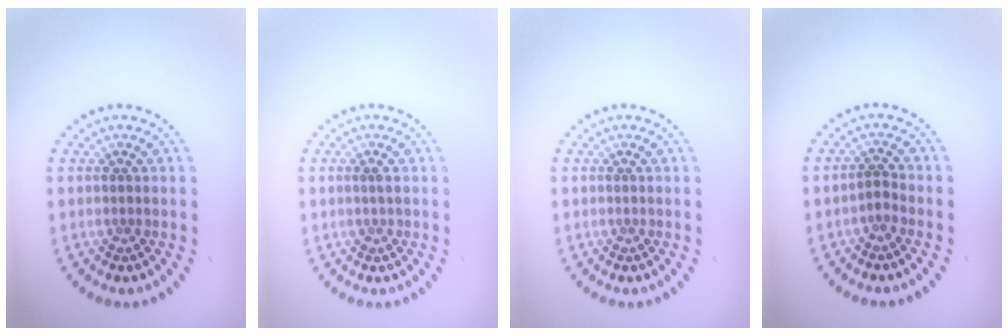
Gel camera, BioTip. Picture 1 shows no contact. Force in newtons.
{"total": 0.7, "press": 0.7, "slide": 0.1}
{"total": 0.0}
{"total": 1.0, "press": 0.8, "slide": 0.5}